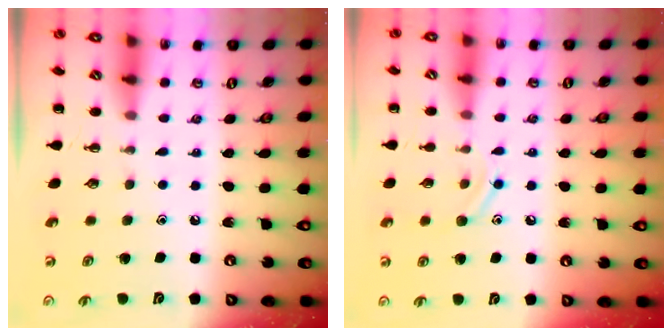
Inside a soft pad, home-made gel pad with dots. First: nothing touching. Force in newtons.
{"total": 9.1, "press": 8.9, "slide": 1.6}